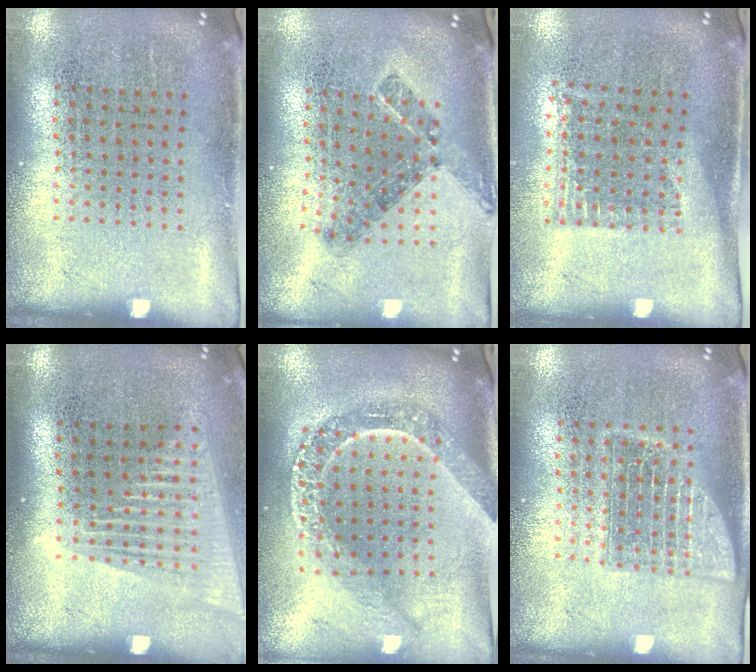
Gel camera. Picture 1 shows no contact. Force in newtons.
{"total": 0.8, "press": 0.7, "slide": 0.4}
{"total": 1.2, "press": 0.9, "slide": 0.8}
{"total": 1.7, "press": 1.5, "slide": 0.8}
{"total": 2.4, "press": 2.0, "slide": 1.3}
{"total": 1.8, "press": 1.7, "slide": 0.3}